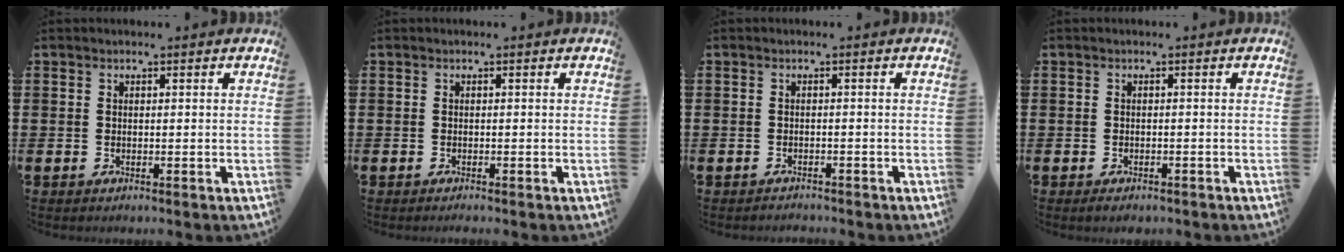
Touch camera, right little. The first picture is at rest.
{"total": 0.0}
{"total": 0.7, "force": [-0.7, 0.0, -0.1], "torque": [0.000, 0.001, -0.016]}
{"total": 0.6, "force": [-0.5, 0.2, 0.3], "torque": [-0.007, -0.001, -0.011]}